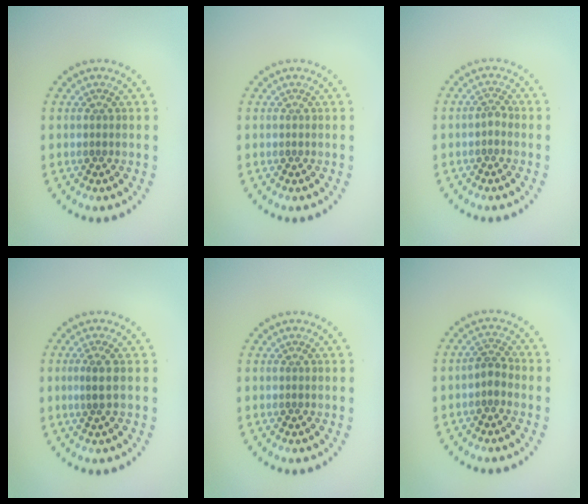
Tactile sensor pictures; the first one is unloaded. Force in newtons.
{"total": 0.0}
{"total": 0.9, "press": 0.7, "slide": 0.7}
{"total": 1.8, "press": 1.4, "slide": 1.1}
{"total": 0.0}
{"total": 1.5, "press": 1.3, "slide": 0.8}